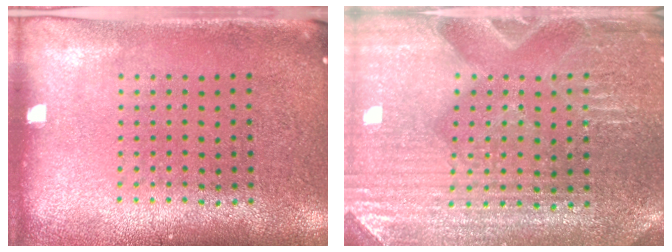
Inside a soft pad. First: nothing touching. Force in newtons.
{"total": 4.0, "press": 3.8, "slide": 1.0}